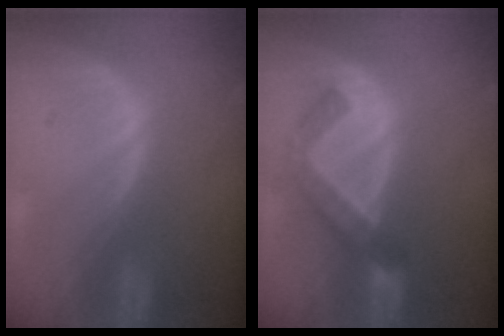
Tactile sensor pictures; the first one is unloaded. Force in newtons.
{"total": 5.3, "press": 5.3, "slide": 0.2}